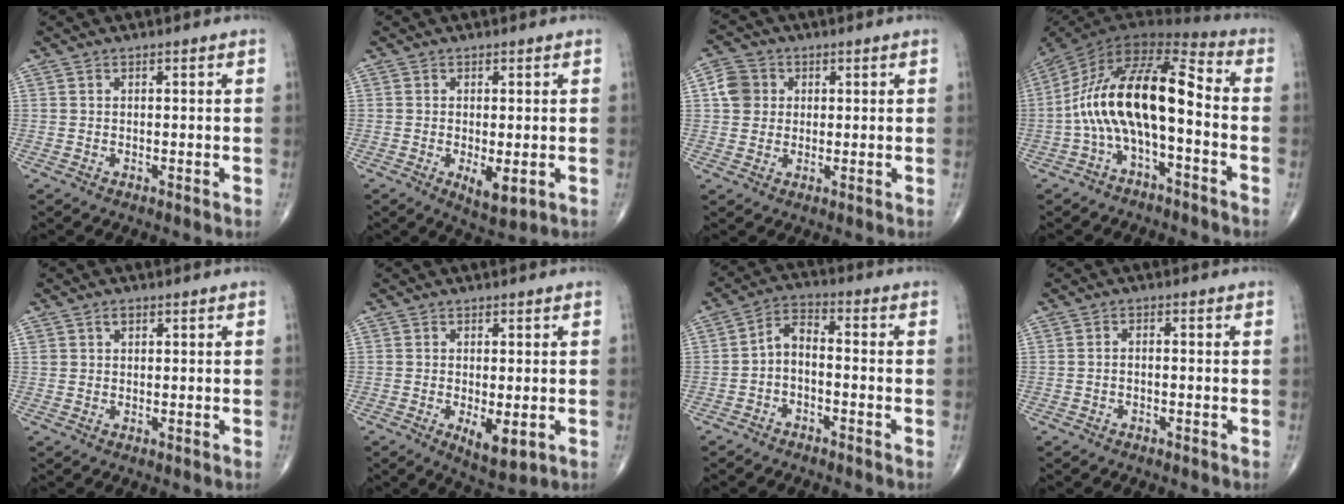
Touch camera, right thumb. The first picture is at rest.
{"total": 4.7, "force": [-1.1, 1.7, 4.2], "torque": [-0.067, -0.015, -0.013]}
{"total": 5.5, "force": [1.0, 5.0, 2.0], "torque": [-0.021, 0.006, 0.010]}
{"total": 17.1, "force": [-2.9, 6.9, 15.3], "torque": [-0.280, 0.076, -0.062]}
{"total": 1.6, "force": [0.8, 1.1, 0.8], "torque": [-0.006, 0.000, 0.013]}
{"total": 5.2, "force": [-1.2, 2.0, 4.7], "torque": [-0.073, -0.017, -0.014]}
{"total": 5.2, "force": [-1.8, 2.7, 4.0], "torque": [-0.068, 0.033, -0.045]}
{"total": 1.1, "force": [-0.5, 0.5, 0.8], "torque": [-0.013, 0.007, -0.011]}